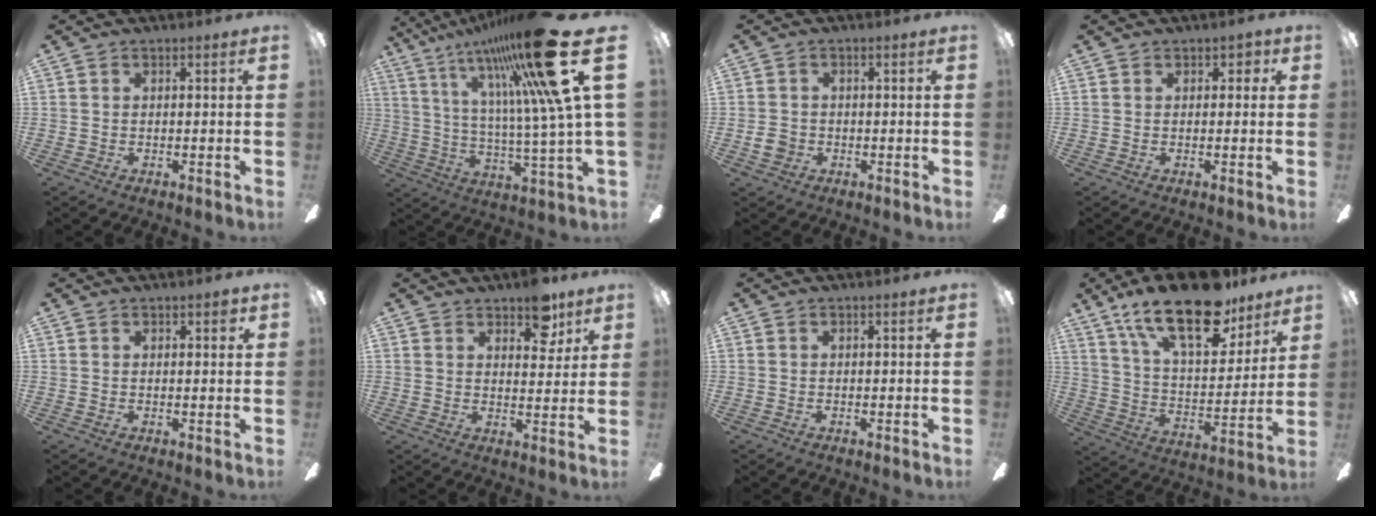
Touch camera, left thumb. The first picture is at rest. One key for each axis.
{"total": 28.7, "fx": 14.3, "fy": 4.4, "fz": 24.5, "tx": -0.380, "ty": -0.094, "tz": 0.221}
{"total": 3.2, "fx": -0.8, "fy": 2.8, "fz": 1.4, "tx": -0.029, "ty": 0.005, "tz": -0.016}
{"total": 1.8, "fx": 0.9, "fy": 1.4, "fz": 0.8, "tx": -0.007, "ty": 0.003, "tz": 0.013}
{"total": 1.9, "fx": 1.2, "fy": 0.8, "fz": 1.3, "tx": -0.011, "ty": -0.001, "tz": 0.017}
{"total": 8.2, "fx": 5.8, "fy": 4.0, "fz": 4.3, "tx": -0.042, "ty": -0.024, "tz": 0.098}
{"total": 0.0}
{"total": 23.8, "fx": 16.1, "fy": 9.6, "fz": 14.6, "tx": -0.238, "ty": -0.093, "tz": 0.276}